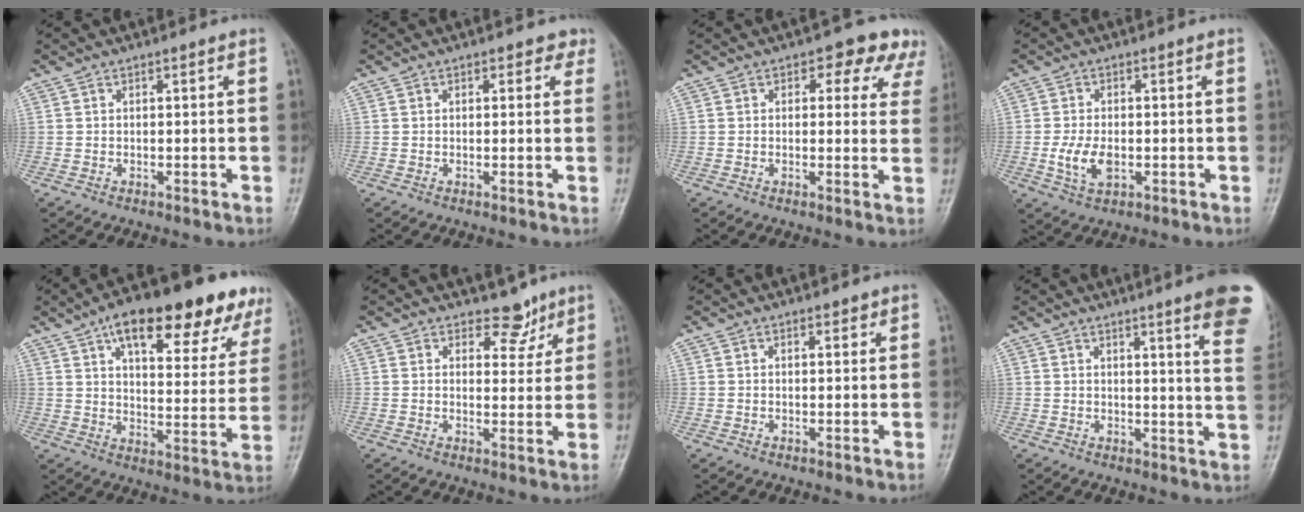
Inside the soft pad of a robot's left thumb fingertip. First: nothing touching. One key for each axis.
{"total": 2.0, "fx": 1.3, "fy": 1.3, "fz": 0.8, "tx": 0.013, "ty": -0.003, "tz": 0.009}
{"total": 7.7, "fx": 4.5, "fy": 4.7, "fz": 4.2, "tx": 0.000, "ty": -0.014, "tz": 0.035}
{"total": 5.7, "fx": -1.1, "fy": 3.4, "fz": 4.5, "tx": -0.091, "ty": -0.004, "tz": -0.017}
{"total": 23.6, "fx": 14.4, "fy": 8.7, "fz": 16.5, "tx": -0.191, "ty": -0.021, "tz": 0.203}
{"total": 4.7, "fx": 3.6, "fy": 2.8, "fz": 1.0, "tx": 0.019, "ty": -0.025, "tz": 0.052}
{"total": 1.2, "fx": 0.9, "fy": 0.6, "fz": 0.5, "tx": 0.000, "ty": -0.006, "tz": 0.011}
{"total": 13.2, "fx": 8.6, "fy": 1.0, "fz": 9.9, "tx": -0.101, "ty": -0.041, "tz": 0.086}